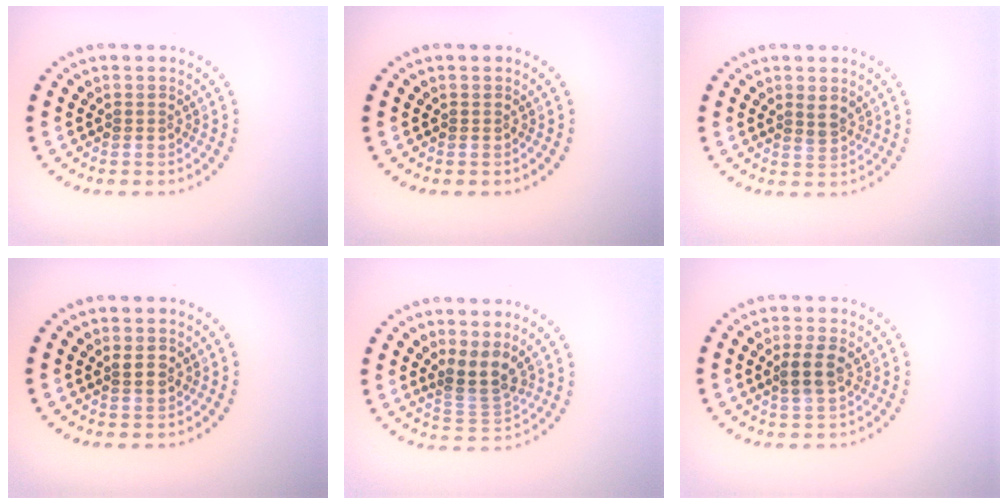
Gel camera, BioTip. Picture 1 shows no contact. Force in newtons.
{"total": 0.0}
{"total": 1.6, "press": 1.3, "slide": 0.9}
{"total": 1.3, "press": 1.2, "slide": 0.5}
{"total": 2.8, "press": 2.1, "slide": 1.8}
{"total": 2.4, "press": 2.2, "slide": 0.8}